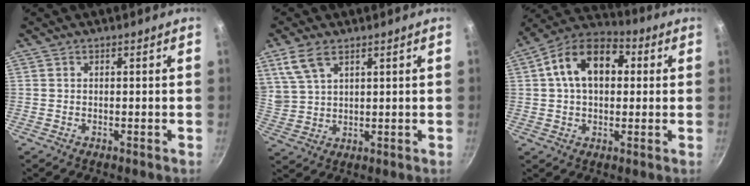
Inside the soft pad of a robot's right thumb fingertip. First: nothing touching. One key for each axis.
{"total": 7.0, "fx": 4.1, "fy": 3.7, "fz": 4.3, "tx": -0.080, "ty": -0.012, "tz": 0.093}
{"total": 14.8, "fx": 3.0, "fy": 9.7, "fz": 10.7, "tx": -0.145, "ty": 0.028, "tz": 0.030}